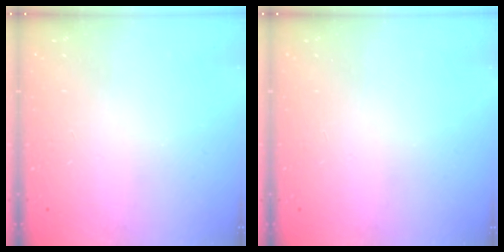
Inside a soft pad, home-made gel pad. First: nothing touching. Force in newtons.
{"total": 0.0}